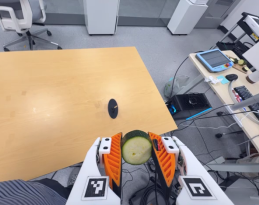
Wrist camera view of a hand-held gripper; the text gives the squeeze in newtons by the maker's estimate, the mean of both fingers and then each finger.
{"total": 9.9, "left": 9.3, "right": 10.4}